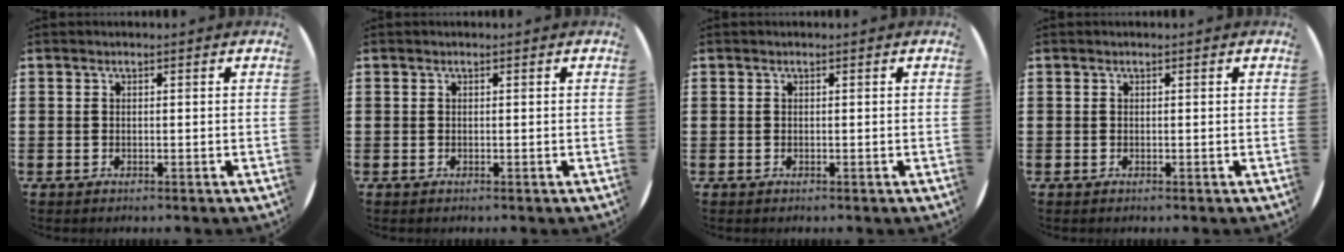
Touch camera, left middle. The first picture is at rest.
{"total": 0.0}
{"total": 0.0}
{"total": 0.0}